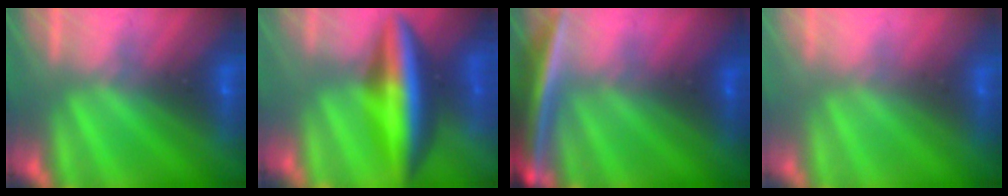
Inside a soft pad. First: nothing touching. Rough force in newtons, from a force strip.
{"total": 6.3}
{"total": 6.1}
{"total": 2.8}